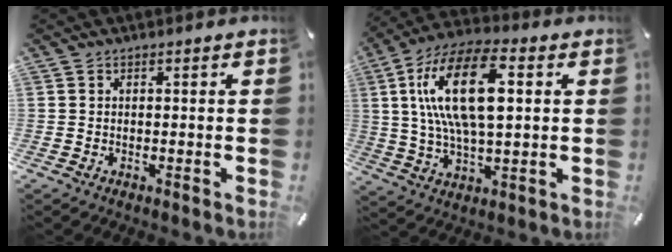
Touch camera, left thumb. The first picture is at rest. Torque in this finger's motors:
{"motor_torque": [2.25, 2.31, 2.09, -0.68, 0.65]}